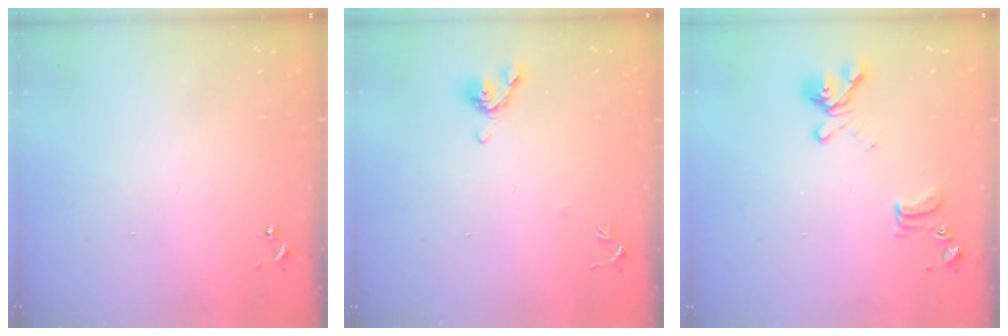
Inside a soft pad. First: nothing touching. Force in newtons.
{"total": 7.3, "press": 7.1, "slide": 1.6}
{"total": 13.5, "press": 13.4, "slide": 1.4}